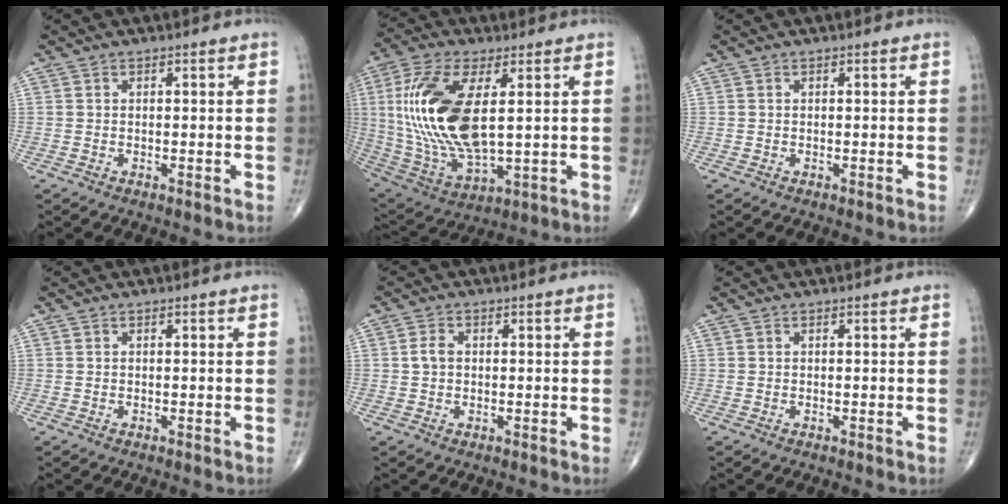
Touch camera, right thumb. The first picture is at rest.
{"total": 21.1, "force": [3.1, 9.3, 18.7], "torque": [-0.402, -0.020, 0.065]}
{"total": 0.0}
{"total": 0.0}
{"total": 2.4, "force": [0.2, 1.7, 1.6], "torque": [-0.031, 0.007, 0.002]}
{"total": 0.0}